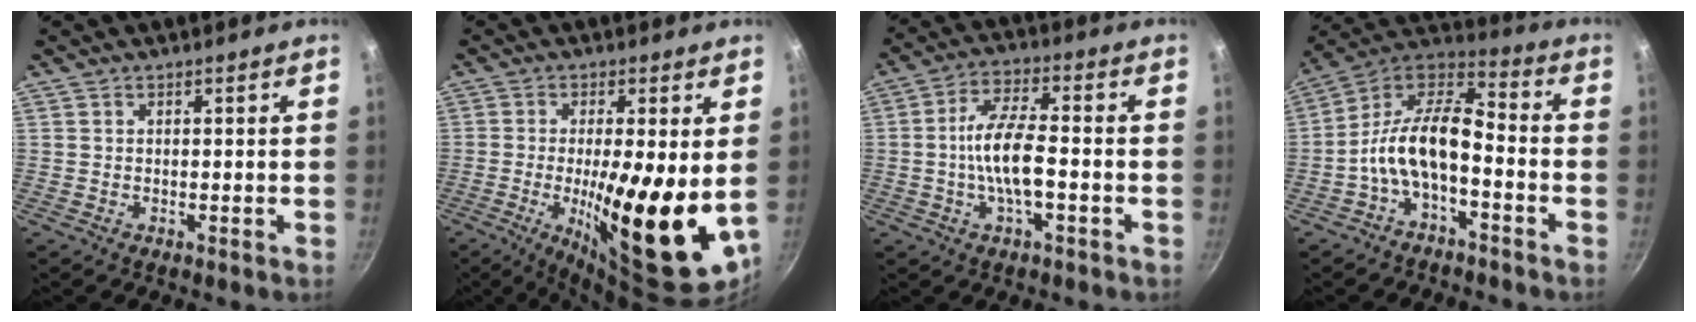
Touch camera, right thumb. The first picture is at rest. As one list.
[{"total": 19.3, "force": [-1.3, 5.1, 18.6], "torque": [-0.275, -0.023, -0.019]}, {"total": 9.9, "force": [-1.8, 3.5, 9.1], "torque": [-0.167, 0.025, -0.042]}, {"total": 13.3, "force": [-4.2, 6.4, 10.9], "torque": [-0.200, 0.060, -0.095]}]